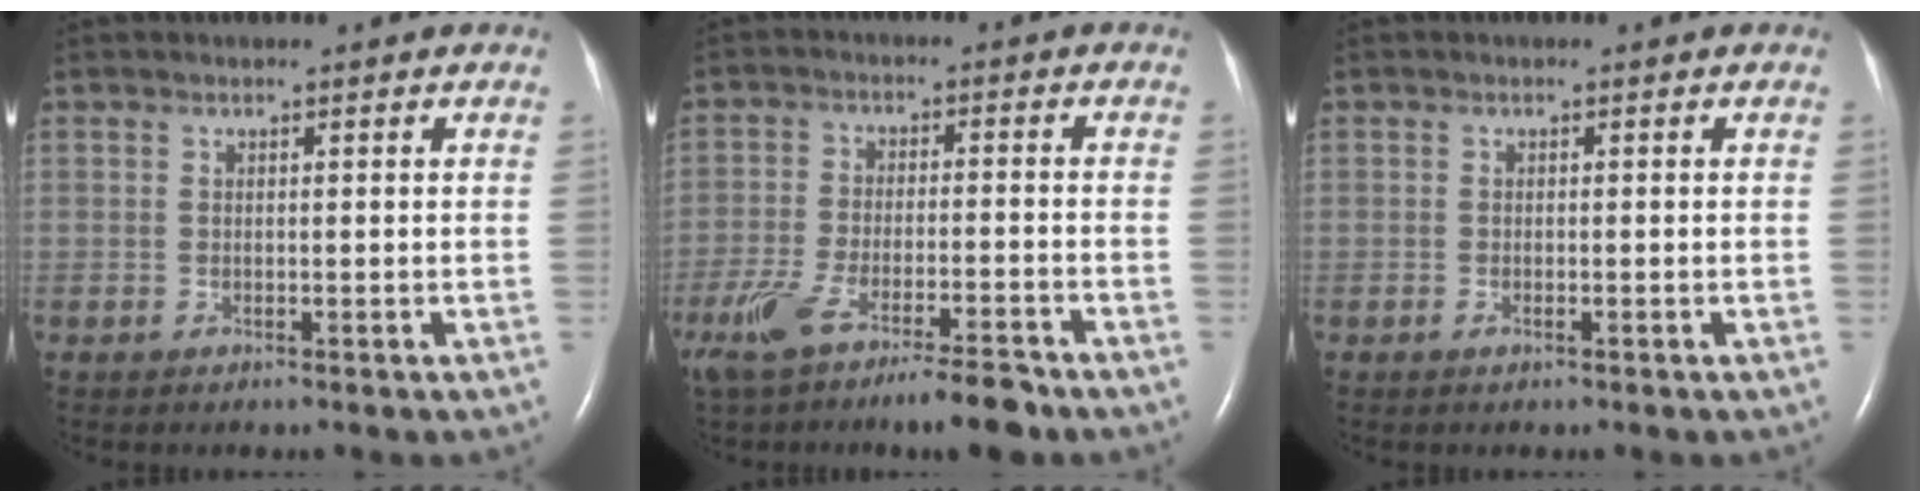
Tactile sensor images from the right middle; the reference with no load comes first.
{"total": 11.4, "force": [-8.3, 1.8, 7.6], "torque": [-0.143, -0.015, -0.138]}
{"total": 0.6, "force": [-0.4, 0.2, 0.4], "torque": [-0.011, -0.001, -0.005]}